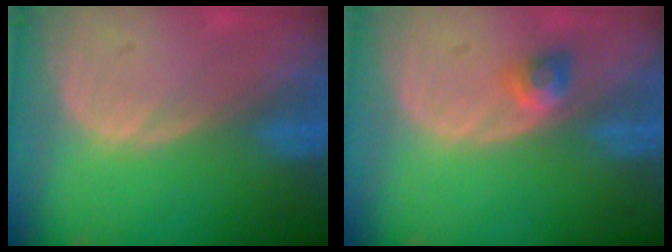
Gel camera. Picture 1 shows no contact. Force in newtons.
{"total": 2.4, "press": 2.1, "slide": 1.2}